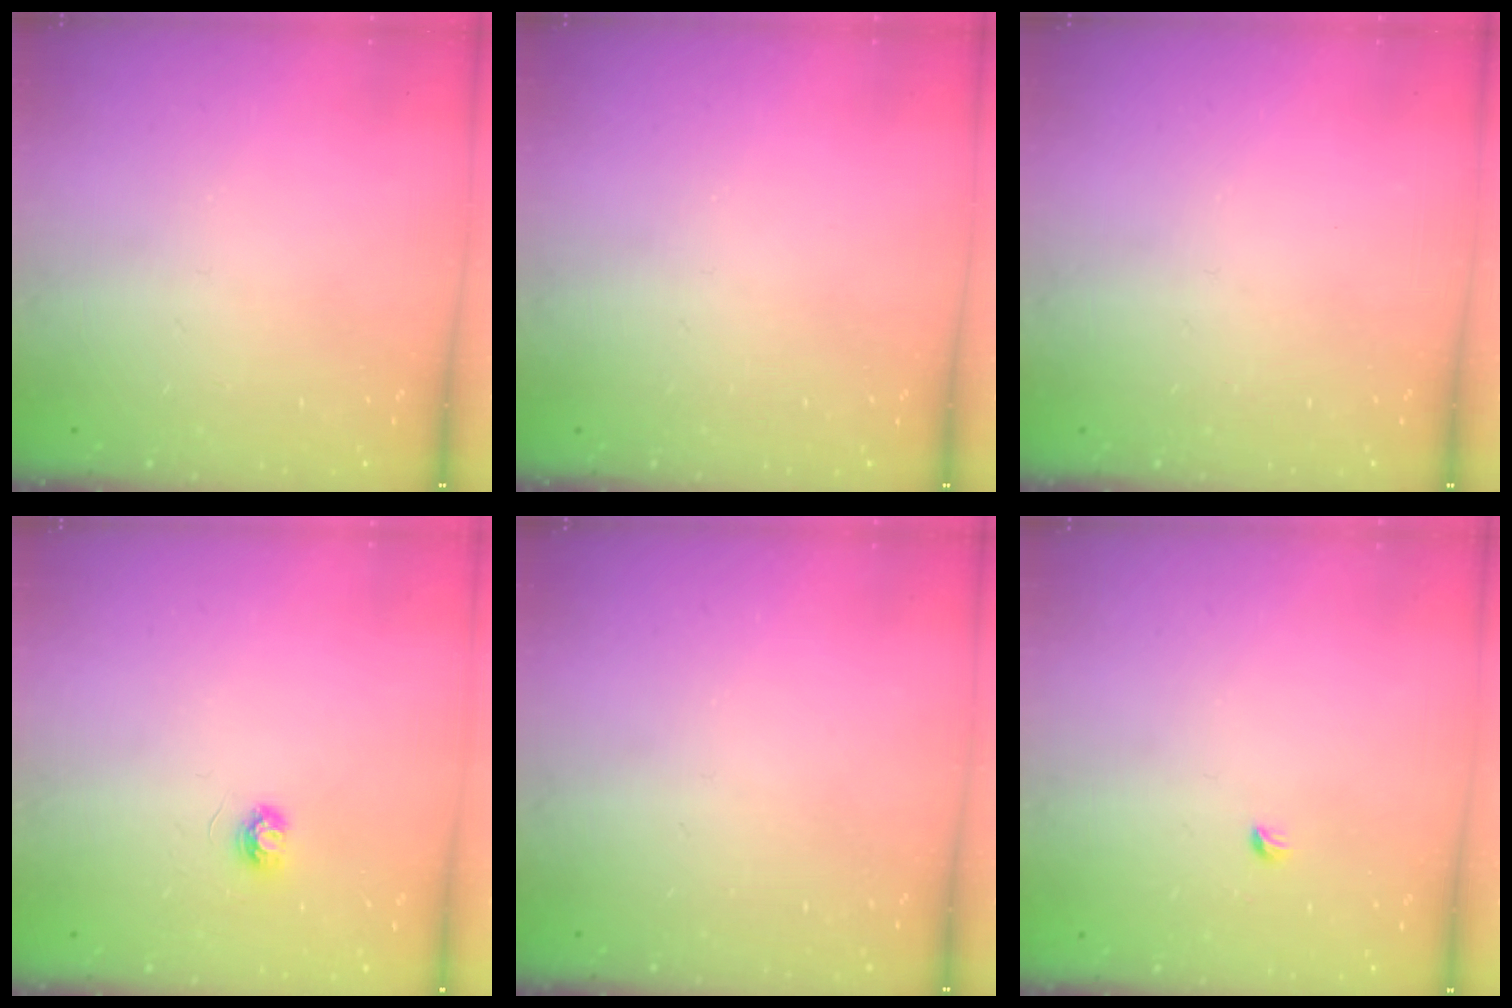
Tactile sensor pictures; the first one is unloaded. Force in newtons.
{"total": 0.0}
{"total": 0.0}
{"total": 3.7, "press": 3.7, "slide": 0.3}
{"total": 0.0}
{"total": 2.7, "press": 2.6, "slide": 0.6}